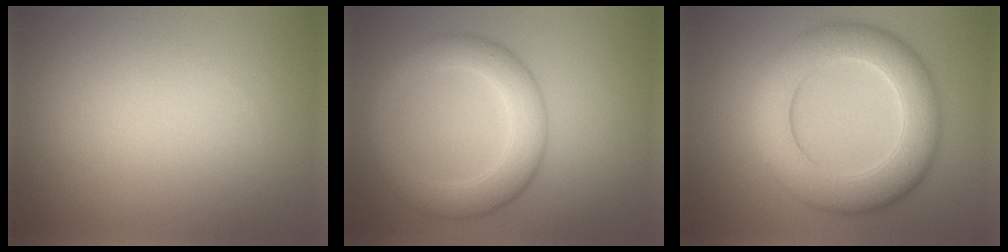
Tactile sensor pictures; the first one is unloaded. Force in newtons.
{"total": 5.4, "press": 5.4, "slide": 0.1}
{"total": 8.6, "press": 8.6, "slide": 0.1}